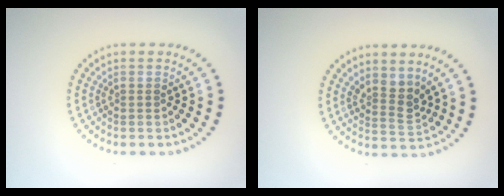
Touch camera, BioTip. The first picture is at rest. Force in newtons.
{"total": 2.4, "press": 1.8, "slide": 1.6}